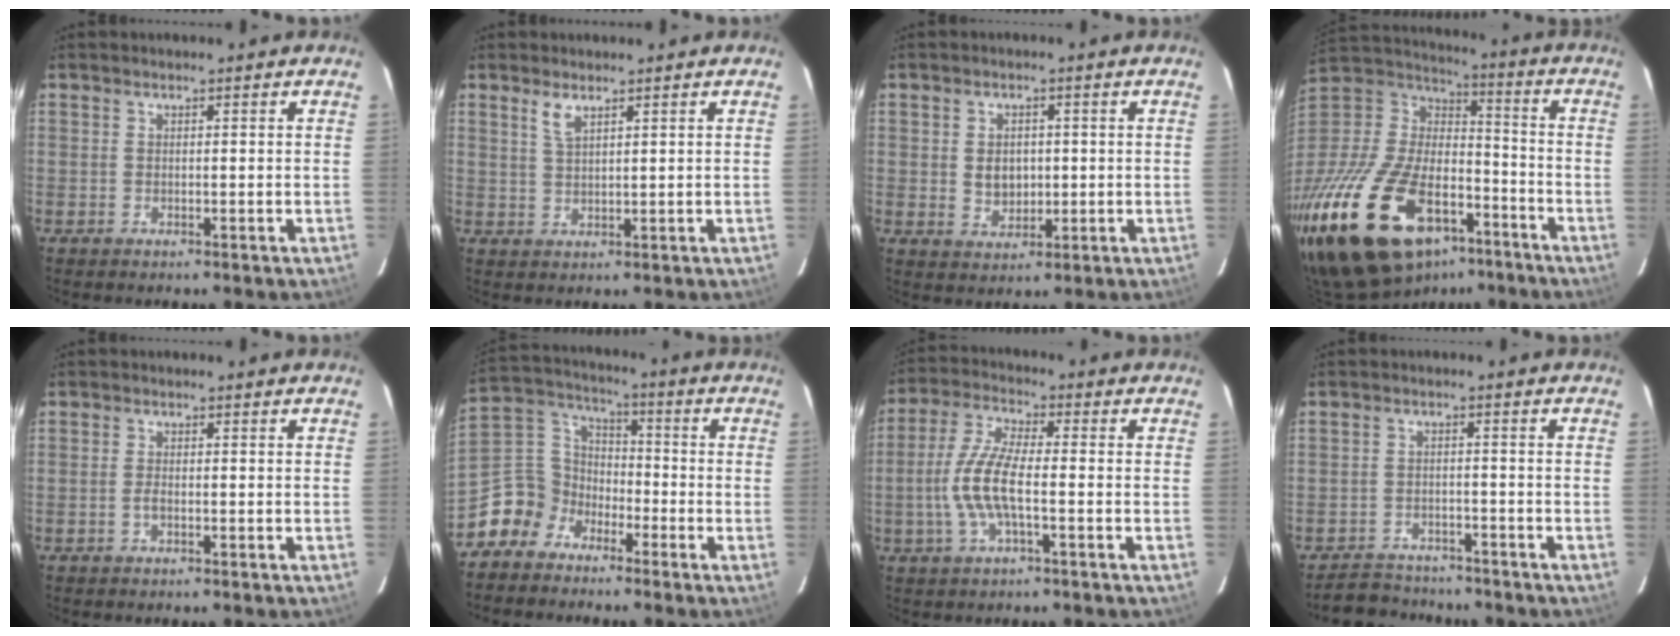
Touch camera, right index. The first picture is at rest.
{"total": 2.6, "force": [1.7, 0.7, 1.8], "torque": [-0.037, 0.000, 0.035]}
{"total": 4.9, "force": [0.2, 3.8, 3.1], "torque": [-0.053, 0.001, 0.010]}
{"total": 33.4, "force": [-18.8, 17.8, 21.1], "torque": [-0.440, -0.015, -0.299]}
{"total": 1.3, "force": [-0.5, 0.5, 1.1], "torque": [-0.025, 0.000, -0.011]}
{"total": 9.4, "force": [-6.5, 6.7, 0.9], "torque": [-0.043, 0.047, -0.147]}
{"total": 9.9, "force": [-2.2, 2.6, 9.3], "torque": [-0.202, 0.003, -0.045]}
{"total": 7.8, "force": [-7.0, 3.1, 1.2], "torque": [-0.045, 0.010, -0.101]}